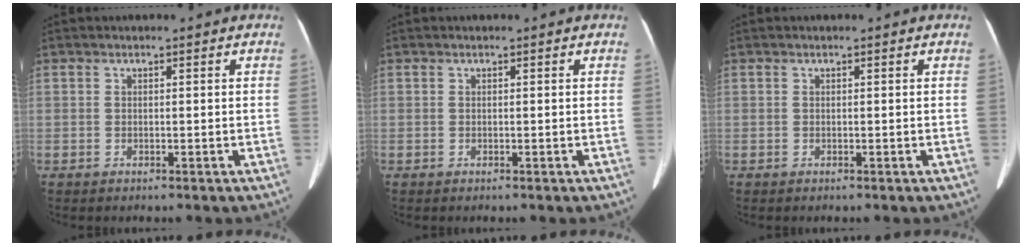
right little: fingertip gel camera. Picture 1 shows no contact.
{"total": 0.0}
{"total": 0.0}